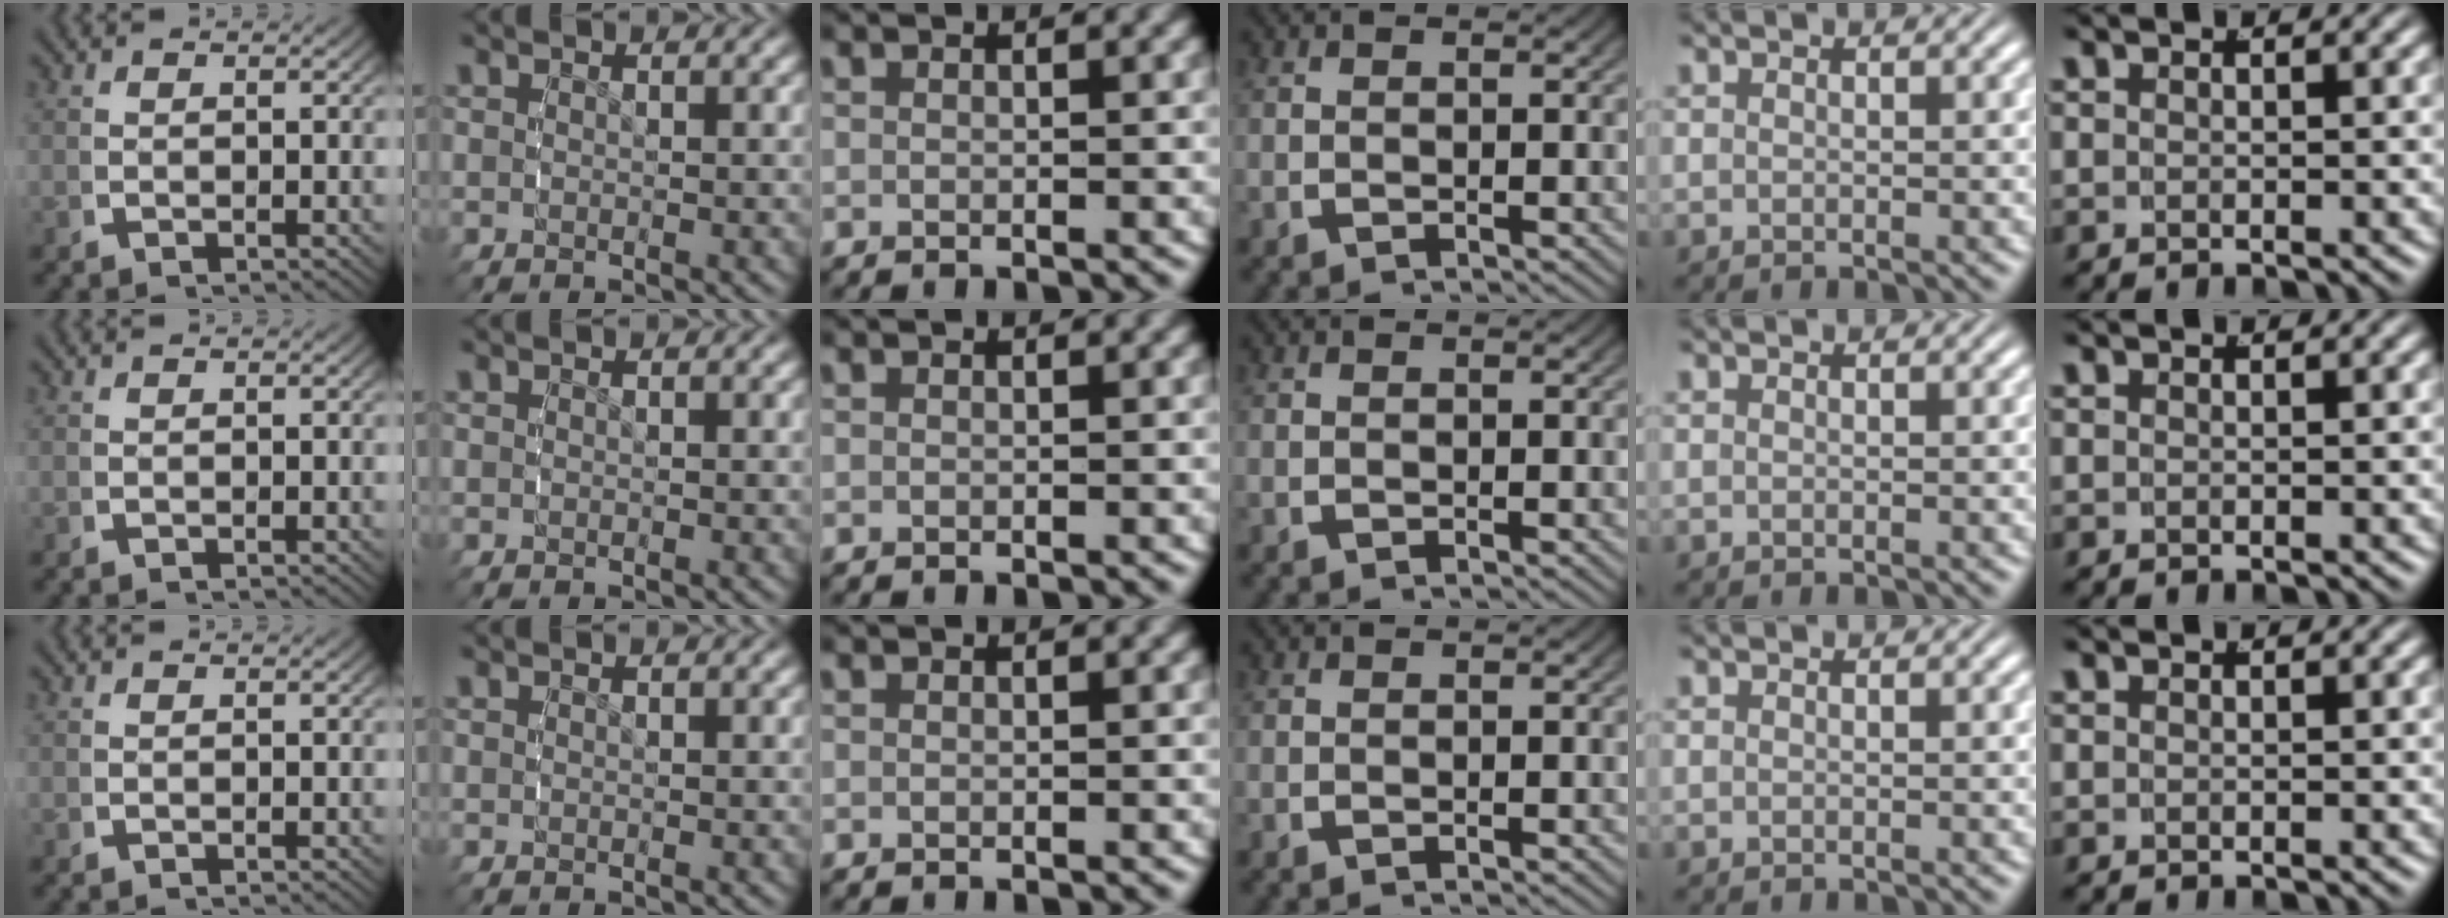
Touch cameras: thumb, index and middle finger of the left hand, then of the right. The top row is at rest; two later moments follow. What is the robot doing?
{"motion": "reach", "object": "scarf"}